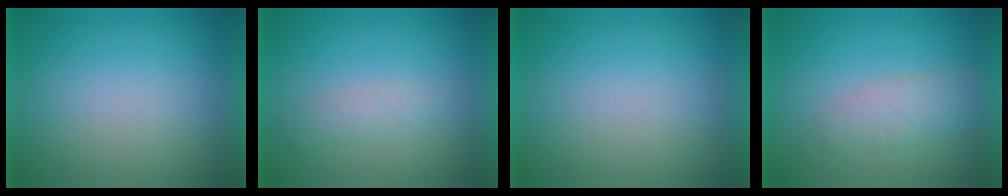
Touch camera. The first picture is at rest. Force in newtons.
{"total": 1.8}
{"total": 0.0}
{"total": 2.9}